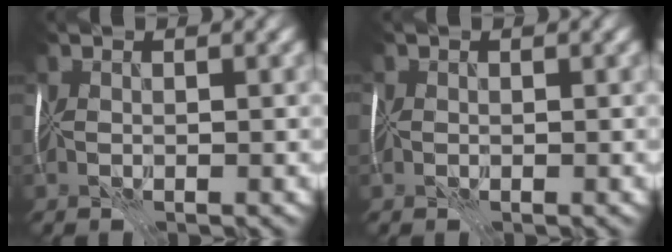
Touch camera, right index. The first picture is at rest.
{"total": 0.8, "force": [0.0, 0.8, 0.0], "torque": [0.011, 0.007, -0.004]}